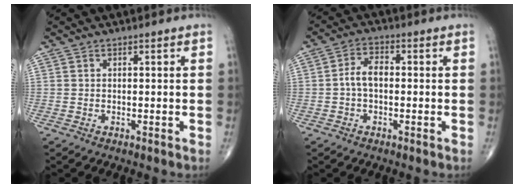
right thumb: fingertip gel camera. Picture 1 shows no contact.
{"total": 4.4, "force": [-0.5, 2.6, 3.5], "torque": [-0.060, 0.018, -0.015]}